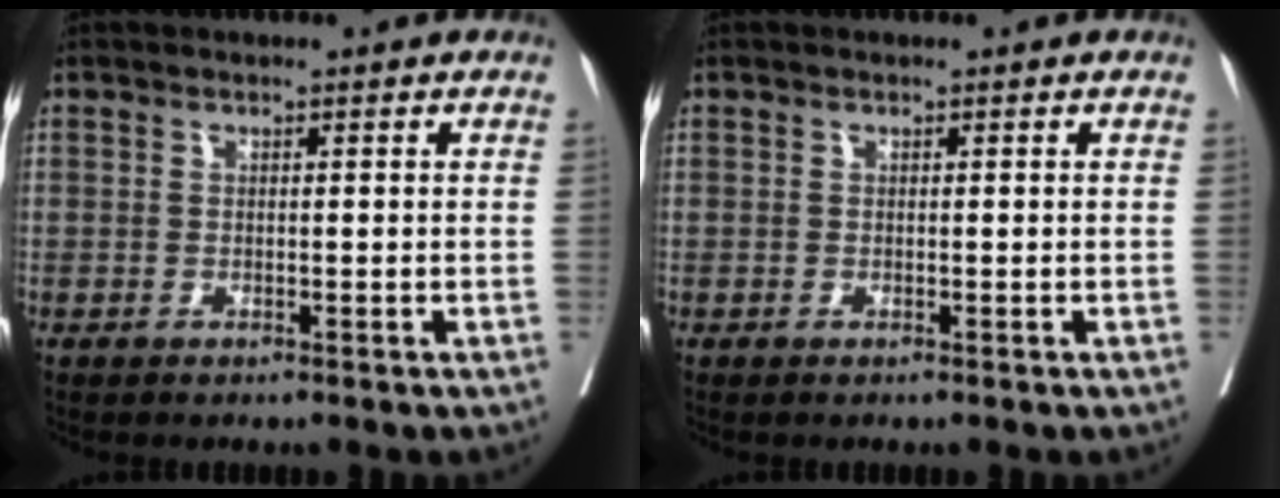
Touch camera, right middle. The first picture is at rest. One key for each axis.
{"total": 0.0}